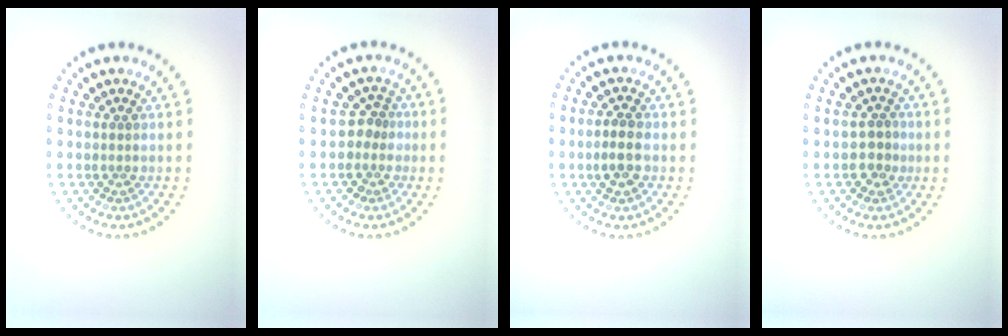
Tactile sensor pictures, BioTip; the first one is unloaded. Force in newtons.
{"total": 1.9, "press": 1.5, "slide": 1.3}
{"total": 2.4, "press": 2.3, "slide": 0.4}
{"total": 1.8, "press": 1.7, "slide": 0.7}